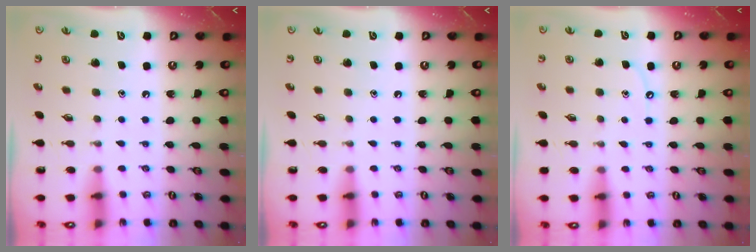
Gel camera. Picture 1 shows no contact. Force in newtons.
{"total": 0.0}
{"total": 5.5, "press": 5.5, "slide": 0.5}